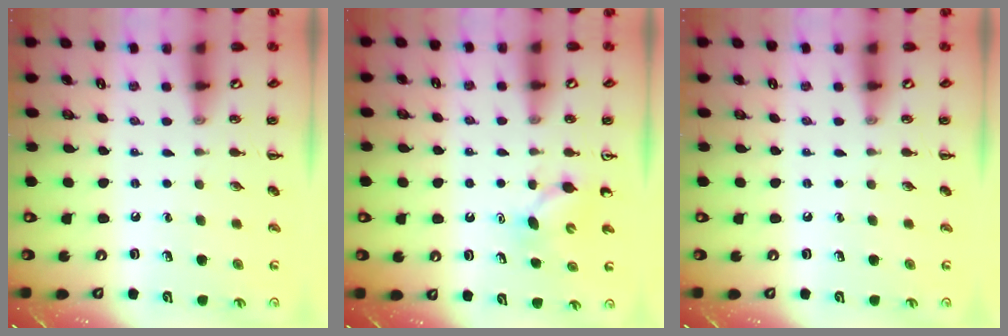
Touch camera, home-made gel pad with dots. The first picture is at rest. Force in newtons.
{"total": 2.9, "press": 2.7, "slide": 1.1}
{"total": 0.0}